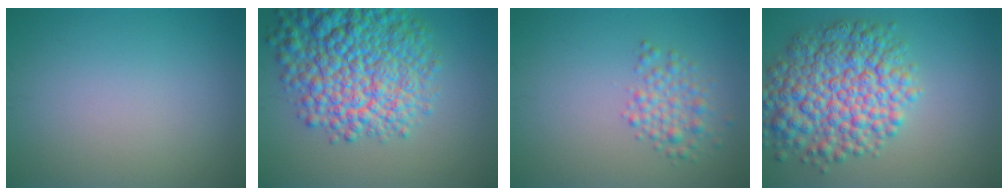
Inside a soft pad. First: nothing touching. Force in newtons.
{"total": 11.7, "press": 11.7, "slide": 0.6}
{"total": 2.6, "press": 2.6, "slide": 0.1}
{"total": 9.1, "press": 9.1, "slide": 0.3}